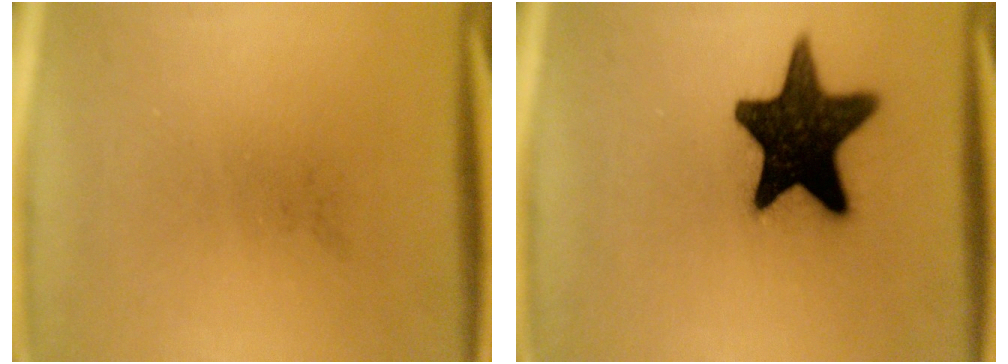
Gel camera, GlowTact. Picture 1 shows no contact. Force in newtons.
{"total": 18.0}